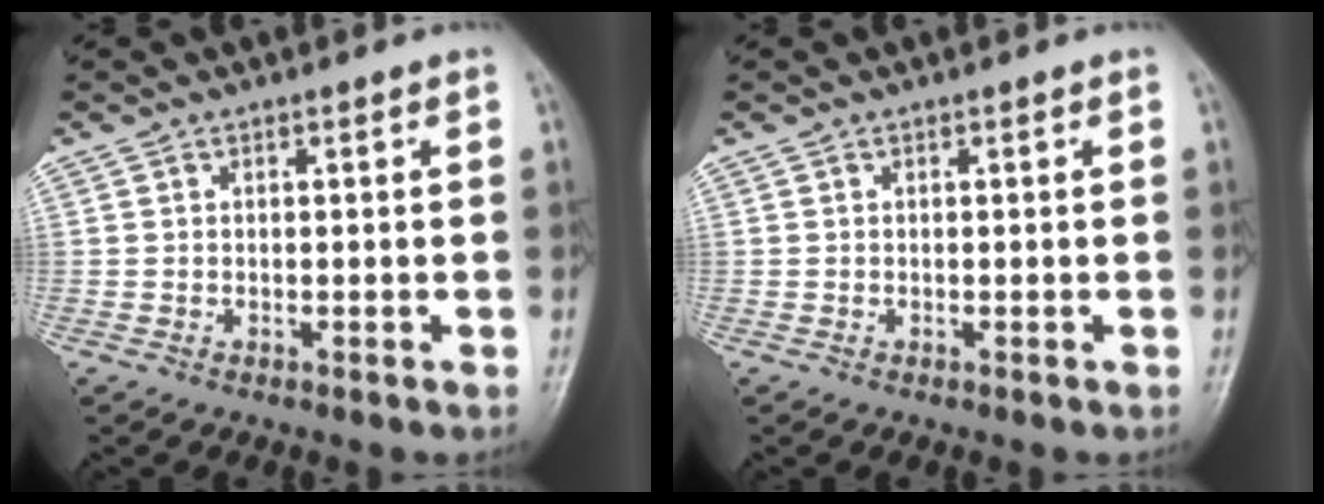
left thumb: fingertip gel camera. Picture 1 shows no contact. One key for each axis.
{"total": 0.0}